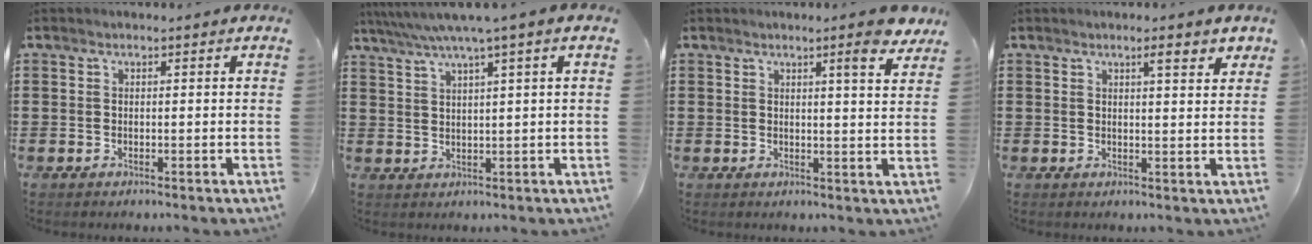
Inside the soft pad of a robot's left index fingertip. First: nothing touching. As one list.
[{"total": 4.0, "force": [2.3, -0.4, 3.2], "torque": [-0.069, -0.007, 0.036]}, {"total": 4.2, "force": [3.3, -0.1, 2.7], "torque": [-0.046, -0.014, 0.052]}, {"total": 3.0, "force": [2.1, 0.4, 2.1], "torque": [-0.029, -0.003, 0.032]}]